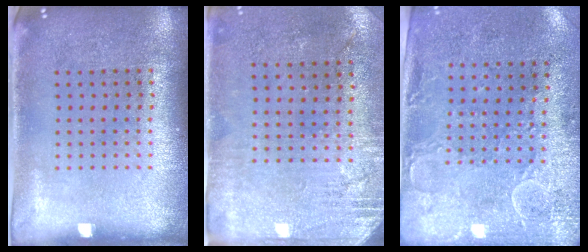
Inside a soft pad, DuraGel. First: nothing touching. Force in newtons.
{"total": 2.7, "press": 2.3, "slide": 1.4}
{"total": 3.0, "press": 2.3, "slide": 1.9}